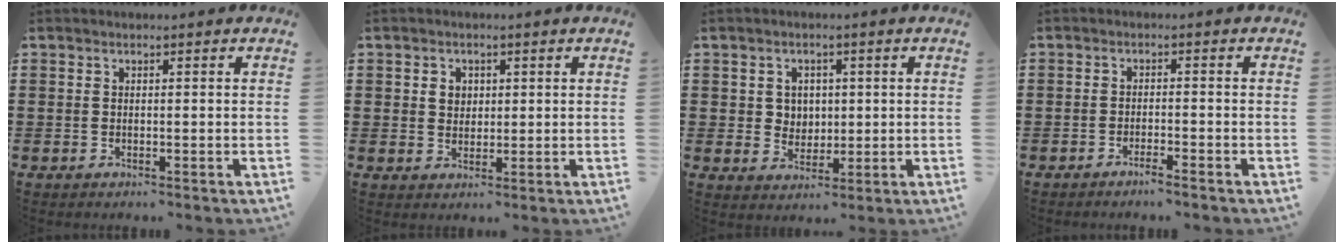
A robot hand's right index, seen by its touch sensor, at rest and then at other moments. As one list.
[{"total": 2.3, "force": [0.7, 2.0, 0.9], "torque": [-0.024, 0.011, 0.010]}, {"total": 3.4, "force": [1.0, 3.1, 0.9], "torque": [-0.023, 0.009, 0.016]}, {"total": 1.7, "force": [-1.6, -0.2, 0.5], "torque": [-0.009, 0.000, -0.030]}]